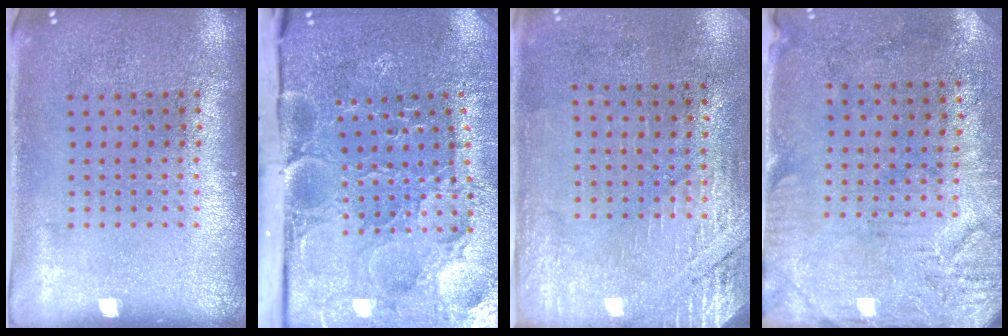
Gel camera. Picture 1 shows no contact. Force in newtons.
{"total": 4.1, "press": 3.7, "slide": 1.7}
{"total": 2.7, "press": 2.4, "slide": 1.2}
{"total": 3.3, "press": 2.6, "slide": 2.0}